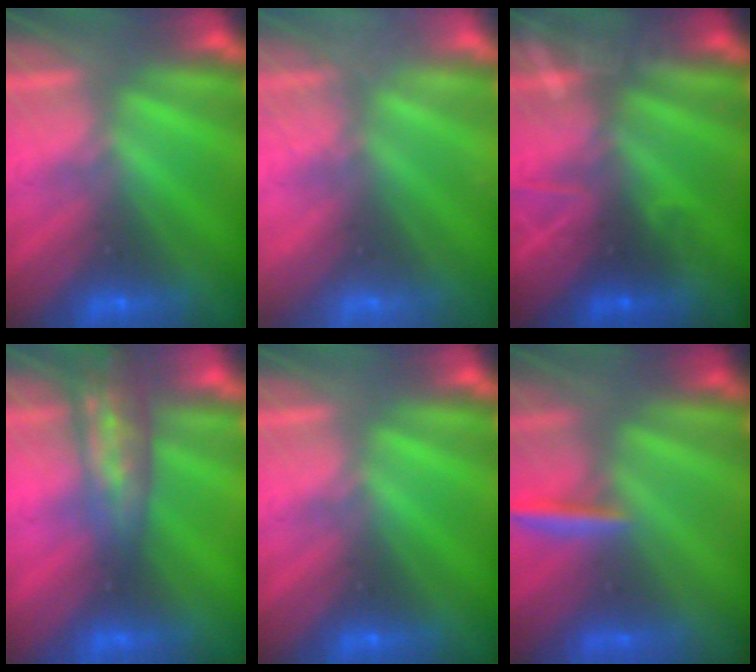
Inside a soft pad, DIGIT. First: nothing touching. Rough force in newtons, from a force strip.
{"total": 2.4}
{"total": 2.9}
{"total": 2.9}
{"total": 0.0}
{"total": 2.8}